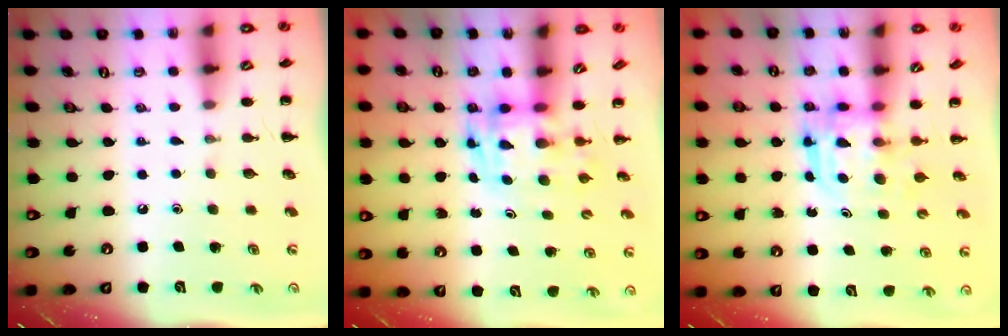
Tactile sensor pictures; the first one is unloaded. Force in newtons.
{"total": 3.4, "press": 3.4, "slide": 0.6}
{"total": 3.3, "press": 3.3, "slide": 0.2}